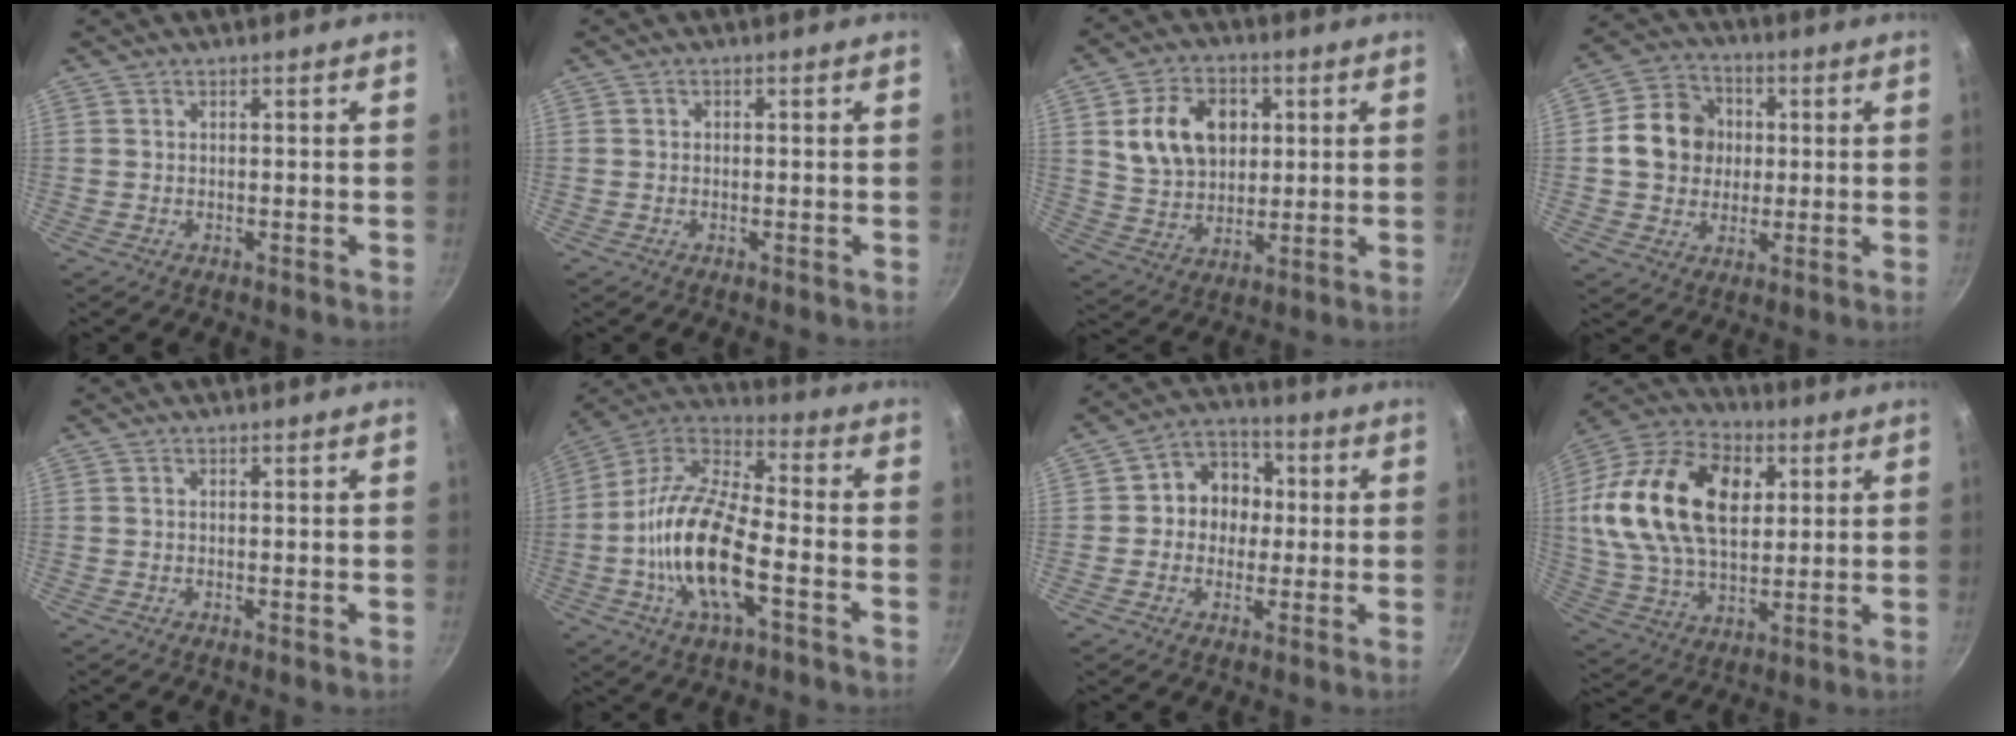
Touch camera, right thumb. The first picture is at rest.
{"total": 0.6, "force": [-0.1, 0.5, 0.1], "torque": [-0.001, 0.003, -0.002]}
{"total": 13.9, "force": [3.4, 10.2, 8.8], "torque": [-0.126, -0.005, 0.062]}
{"total": 11.8, "force": [1.0, 10.4, 5.6], "torque": [-0.065, 0.017, 0.009]}
{"total": 0.0}
{"total": 18.7, "force": [-5.1, 7.5, 16.3], "torque": [-0.312, 0.036, -0.118]}
{"total": 9.2, "force": [0.4, 8.1, 4.3], "torque": [-0.015, 0.020, -0.010]}
{"total": 25.2, "force": [5.4, 16.1, 18.7], "torque": [-0.327, 0.008, 0.088]}